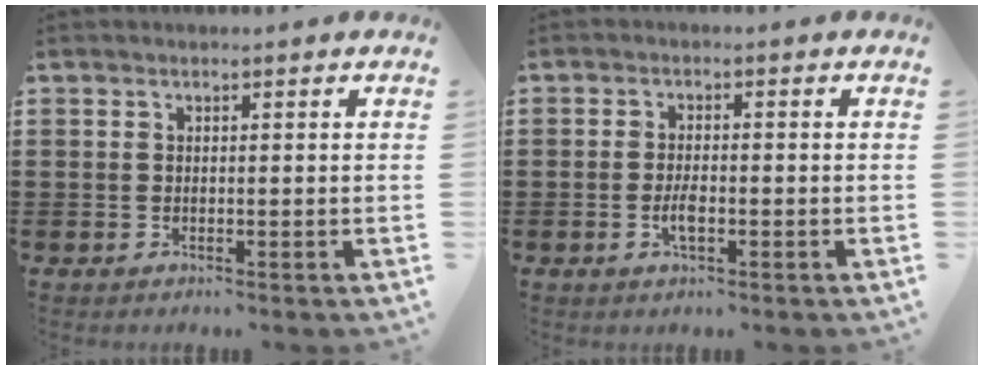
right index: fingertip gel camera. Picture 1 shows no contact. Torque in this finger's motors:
{"motor_torque": [2.14, 0.00, 0.28, 0.09]}